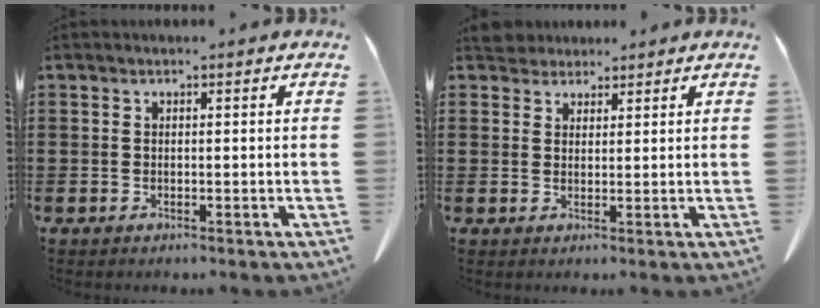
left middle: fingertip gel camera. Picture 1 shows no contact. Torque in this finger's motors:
{"motor_torque": [0.90, 0.84, 0.01, -0.01]}